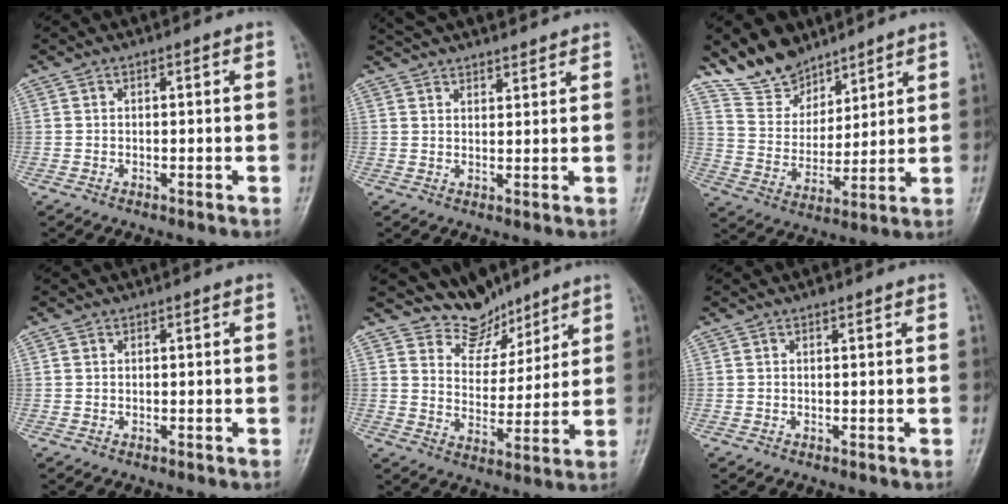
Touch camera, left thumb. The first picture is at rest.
{"total": 10.4, "force": [9.3, 2.7, 3.8], "torque": [-0.040, 0.005, 0.150]}
{"total": 11.7, "force": [9.5, 6.1, 3.1], "torque": [-0.025, -0.057, 0.188]}
{"total": 0.7, "force": [0.2, 0.6, 0.3], "torque": [-0.003, 0.001, 0.004]}
{"total": 8.4, "force": [7.3, 4.1, 0.5], "torque": [0.025, -0.062, 0.139]}
{"total": 0.9, "force": [0.6, 0.4, 0.4], "torque": [-0.005, -0.002, 0.008]}